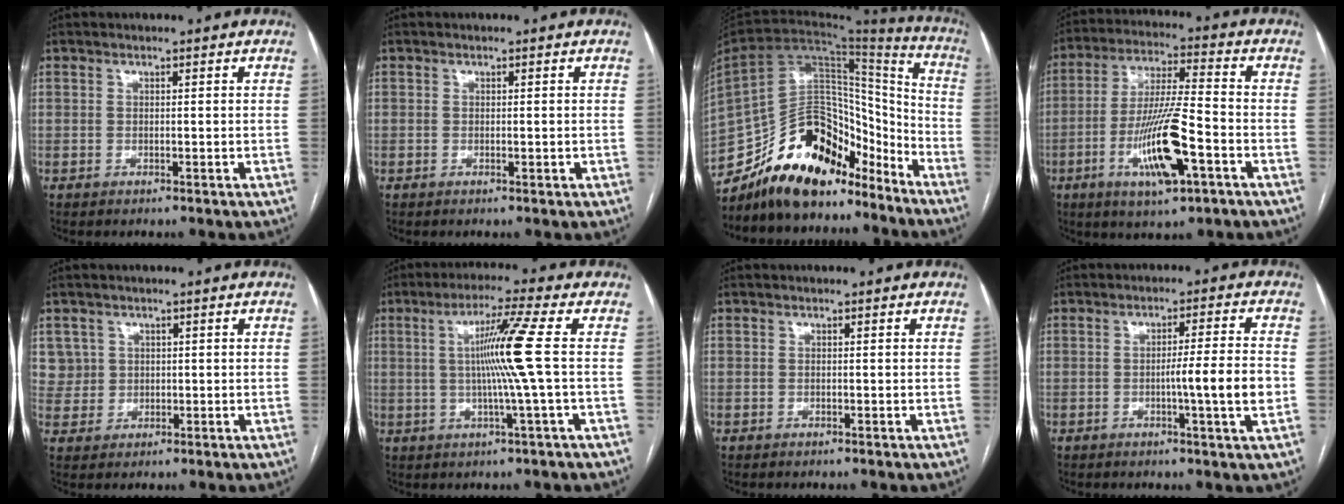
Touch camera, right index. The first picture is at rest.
{"total": 0.7, "force": [-0.2, 0.3, 0.6], "torque": [-0.009, -0.001, 0.000]}
{"total": 22.0, "force": [-17.5, 9.0, 9.8], "torque": [-0.210, 0.033, -0.296]}
{"total": 13.4, "force": [-5.1, 1.8, 12.3], "torque": [-0.238, -0.009, -0.089]}
{"total": 4.0, "force": [1.5, 3.6, -0.4], "torque": [0.024, 0.008, 0.030]}
{"total": 9.0, "force": [0.5, -2.3, 8.7], "torque": [-0.156, 0.000, 0.014]}
{"total": 0.0}
{"total": 7.2, "force": [-1.5, -0.9, 7.0], "torque": [-0.102, -0.002, -0.022]}